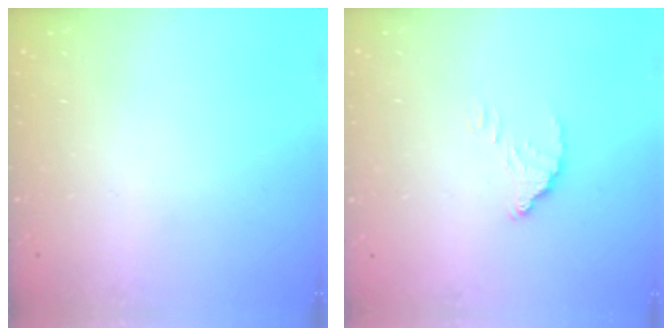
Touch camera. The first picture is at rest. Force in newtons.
{"total": 4.8, "press": 4.8, "slide": 0.2}